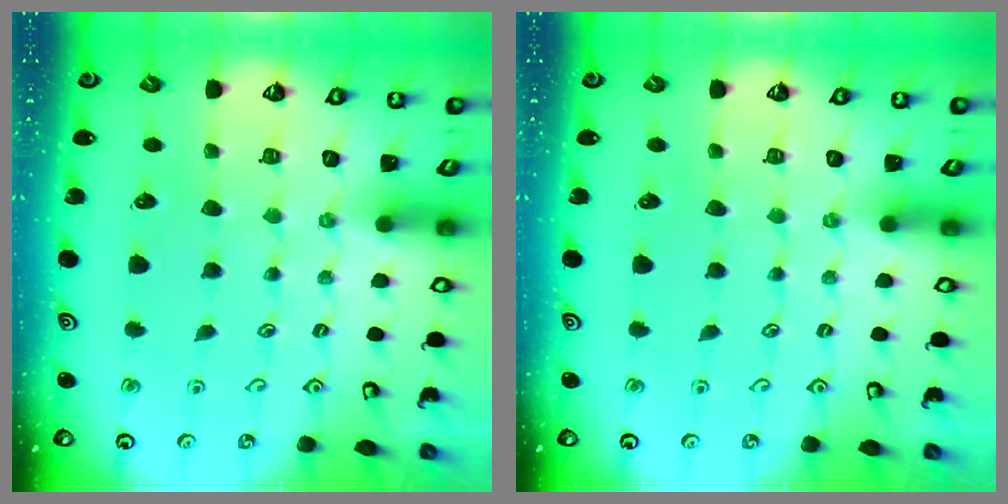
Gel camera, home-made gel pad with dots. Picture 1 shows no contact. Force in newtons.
{"total": 0.0}